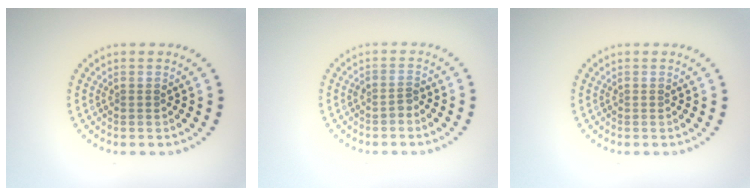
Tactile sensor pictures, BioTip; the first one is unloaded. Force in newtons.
{"total": 1.1, "press": 0.9, "slide": 0.6}
{"total": 0.0}